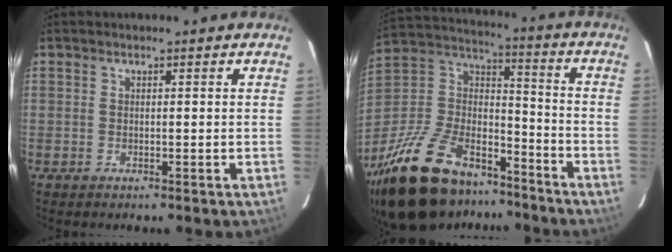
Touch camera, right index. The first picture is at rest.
{"total": 31.5, "force": [-22.2, 15.2, 16.4], "torque": [-0.350, 0.017, -0.347]}